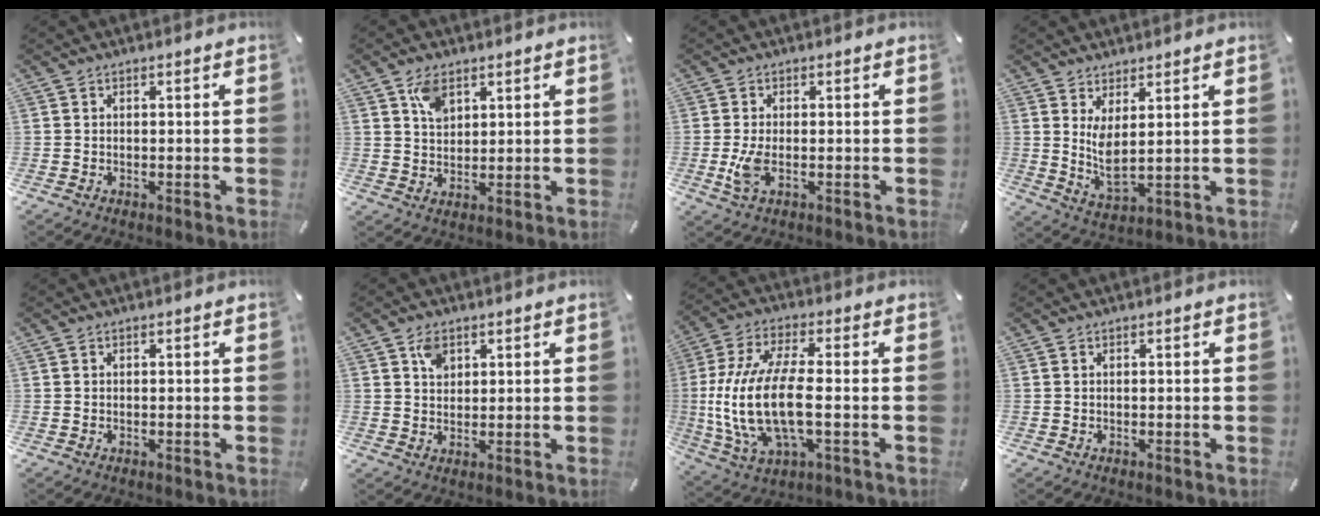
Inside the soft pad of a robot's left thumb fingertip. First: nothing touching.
{"total": 5.5, "force": [3.2, 3.5, 2.8], "torque": [-0.047, -0.004, 0.059]}
{"total": 4.8, "force": [-0.6, 2.1, 4.2], "torque": [-0.096, -0.005, -0.014]}
{"total": 6.2, "force": [3.0, 2.2, 4.9], "torque": [-0.105, -0.026, 0.047]}
{"total": 0.0}
{"total": 4.0, "force": [2.3, 2.9, 1.5], "torque": [-0.018, -0.003, 0.041]}
{"total": 16.7, "force": [-1.4, 6.8, 15.2], "torque": [-0.332, -0.015, -0.027]}
{"total": 0.0}